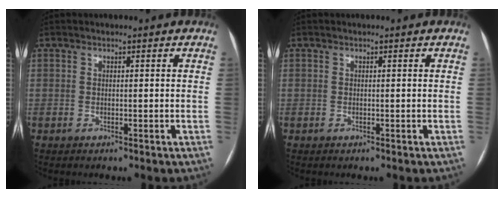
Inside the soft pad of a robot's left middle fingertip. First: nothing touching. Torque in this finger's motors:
{"motor_torque": [0.00, 0.00, -0.04, 0.00]}